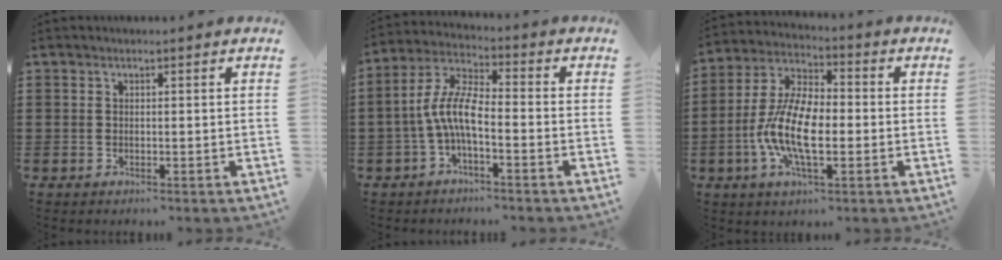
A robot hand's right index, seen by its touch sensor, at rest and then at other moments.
{"total": 7.5, "force": [-2.4, 2.3, 6.8], "torque": [-0.168, -0.013, -0.053]}
{"total": 10.6, "force": [-2.6, 4.4, 9.2], "torque": [-0.213, -0.009, -0.054]}